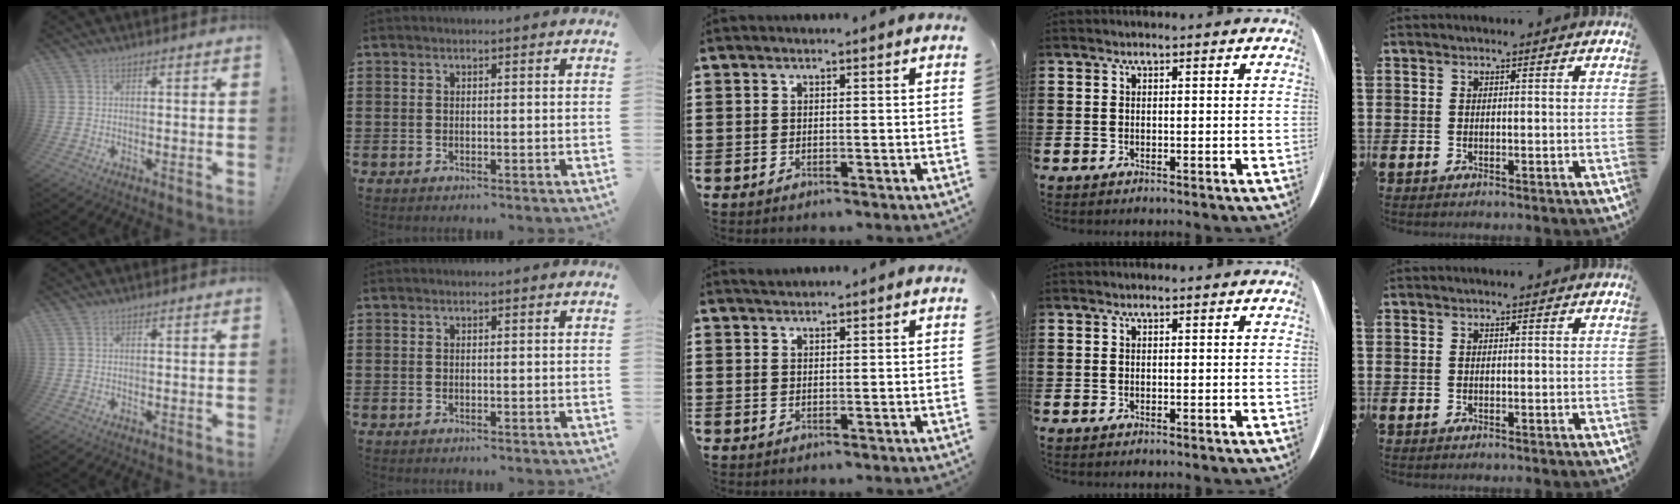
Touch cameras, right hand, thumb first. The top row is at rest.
{}